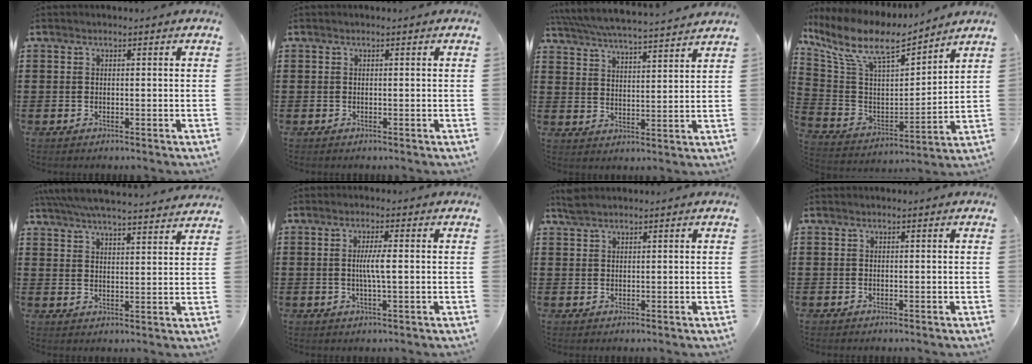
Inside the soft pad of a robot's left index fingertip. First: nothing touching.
{"total": 0.0}
{"total": 5.3, "force": [5.1, -0.6, 1.2], "torque": [-0.047, -0.038, 0.085]}
{"total": 10.0, "force": [7.6, 3.3, 5.7], "torque": [-0.145, -0.044, 0.129]}
{"total": 5.9, "force": [5.6, -0.1, 1.7], "torque": [-0.052, -0.030, 0.100]}
{"total": 3.6, "force": [0.1, 0.3, 3.5], "torque": [-0.066, -0.003, -0.001]}
{"total": 2.0, "force": [1.8, 0.5, 0.8], "torque": [-0.019, 0.002, 0.034]}
{"total": 0.0}